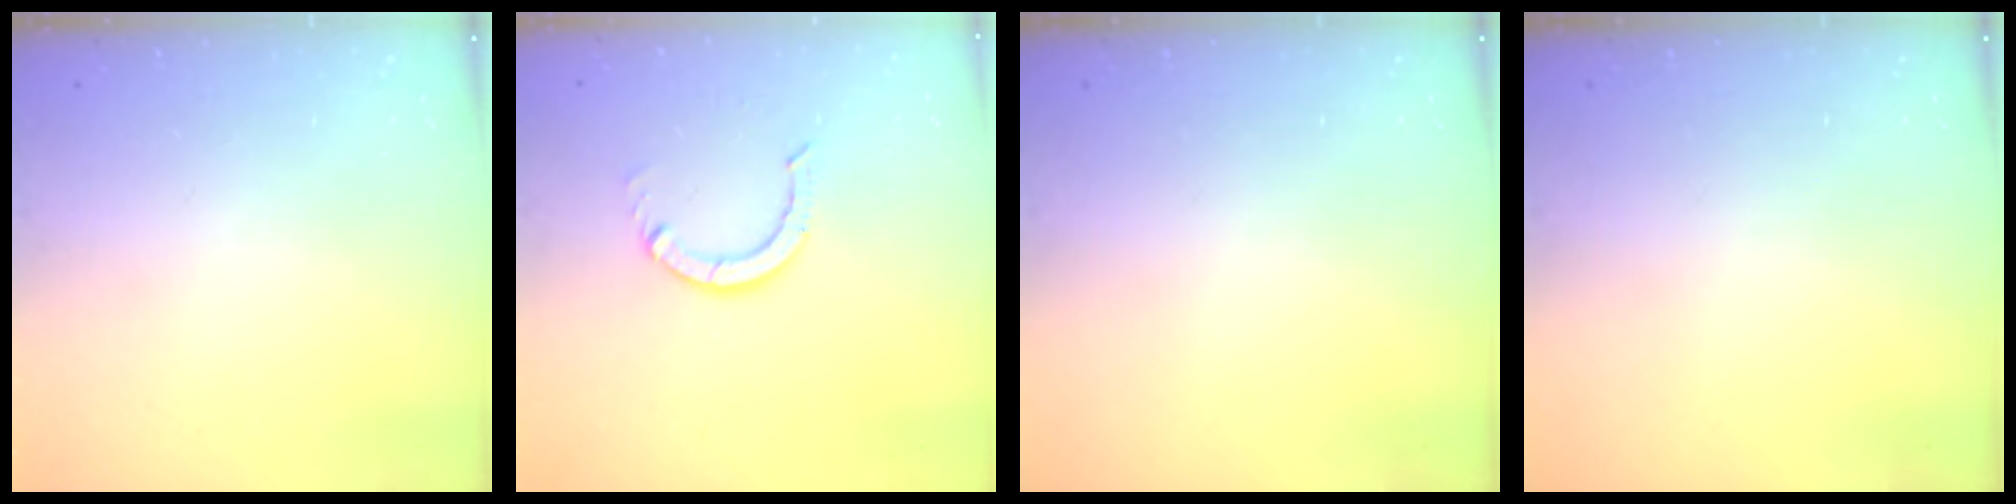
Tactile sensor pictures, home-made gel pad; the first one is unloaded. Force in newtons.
{"total": 3.7, "press": 3.7, "slide": 0.3}
{"total": 0.0}
{"total": 0.0}